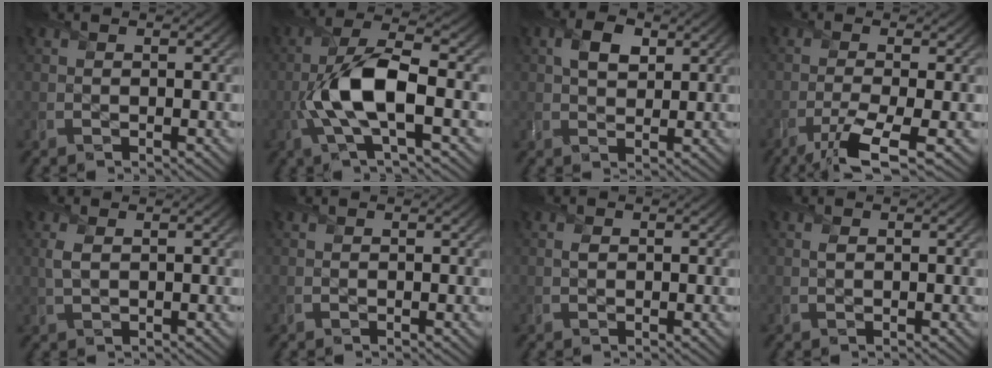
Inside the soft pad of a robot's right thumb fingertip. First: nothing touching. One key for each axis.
{"total": 9.7, "fx": -1.9, "fy": 3.3, "fz": 8.9, "tx": -0.191, "ty": 0.006, "tz": -0.040}
{"total": 3.8, "fx": 1.5, "fy": 2.5, "fz": 2.4, "tx": -0.050, "ty": 0.003, "tz": 0.025}
{"total": 6.1, "fx": -3.2, "fy": 1.0, "fz": 5.1, "tx": -0.087, "ty": -0.001, "tz": -0.068}
{"total": 1.9, "fx": 0.6, "fy": 0.8, "fz": 1.6, "tx": -0.047, "ty": 0.002, "tz": 0.012}
{"total": 0.0}
{"total": 0.7, "fx": 0.2, "fy": 0.6, "fz": 0.3, "tx": -0.008, "ty": -0.003, "tz": 0.004}
{"total": 0.5, "fx": 0.2, "fy": 0.3, "fz": 0.3, "tx": -0.009, "ty": -0.001, "tz": 0.005}